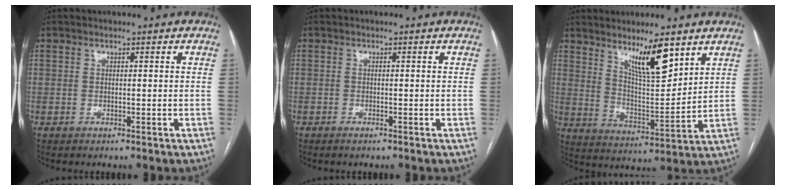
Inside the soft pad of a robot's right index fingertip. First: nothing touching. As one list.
[{"total": 0.6, "force": [-0.5, -0.2, 0.2], "torque": [-0.006, -0.002, -0.007]}, {"total": 9.9, "force": [6.8, 1.4, 7.0], "torque": [-0.127, -0.010, 0.128]}]